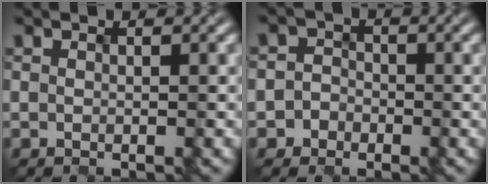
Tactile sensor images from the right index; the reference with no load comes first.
{"total": 2.3, "force": [-1.5, 1.8, -0.4], "torque": [0.023, 0.000, -0.028]}